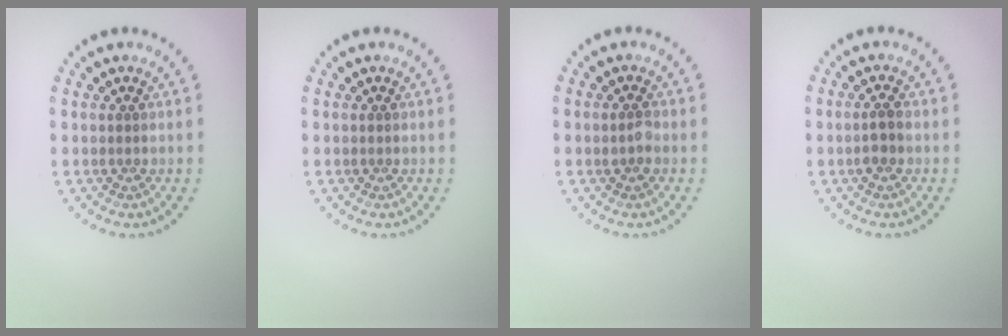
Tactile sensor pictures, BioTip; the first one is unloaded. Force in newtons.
{"total": 0.0}
{"total": 1.1, "press": 1.1, "slide": 0.0}
{"total": 1.6, "press": 1.4, "slide": 0.7}